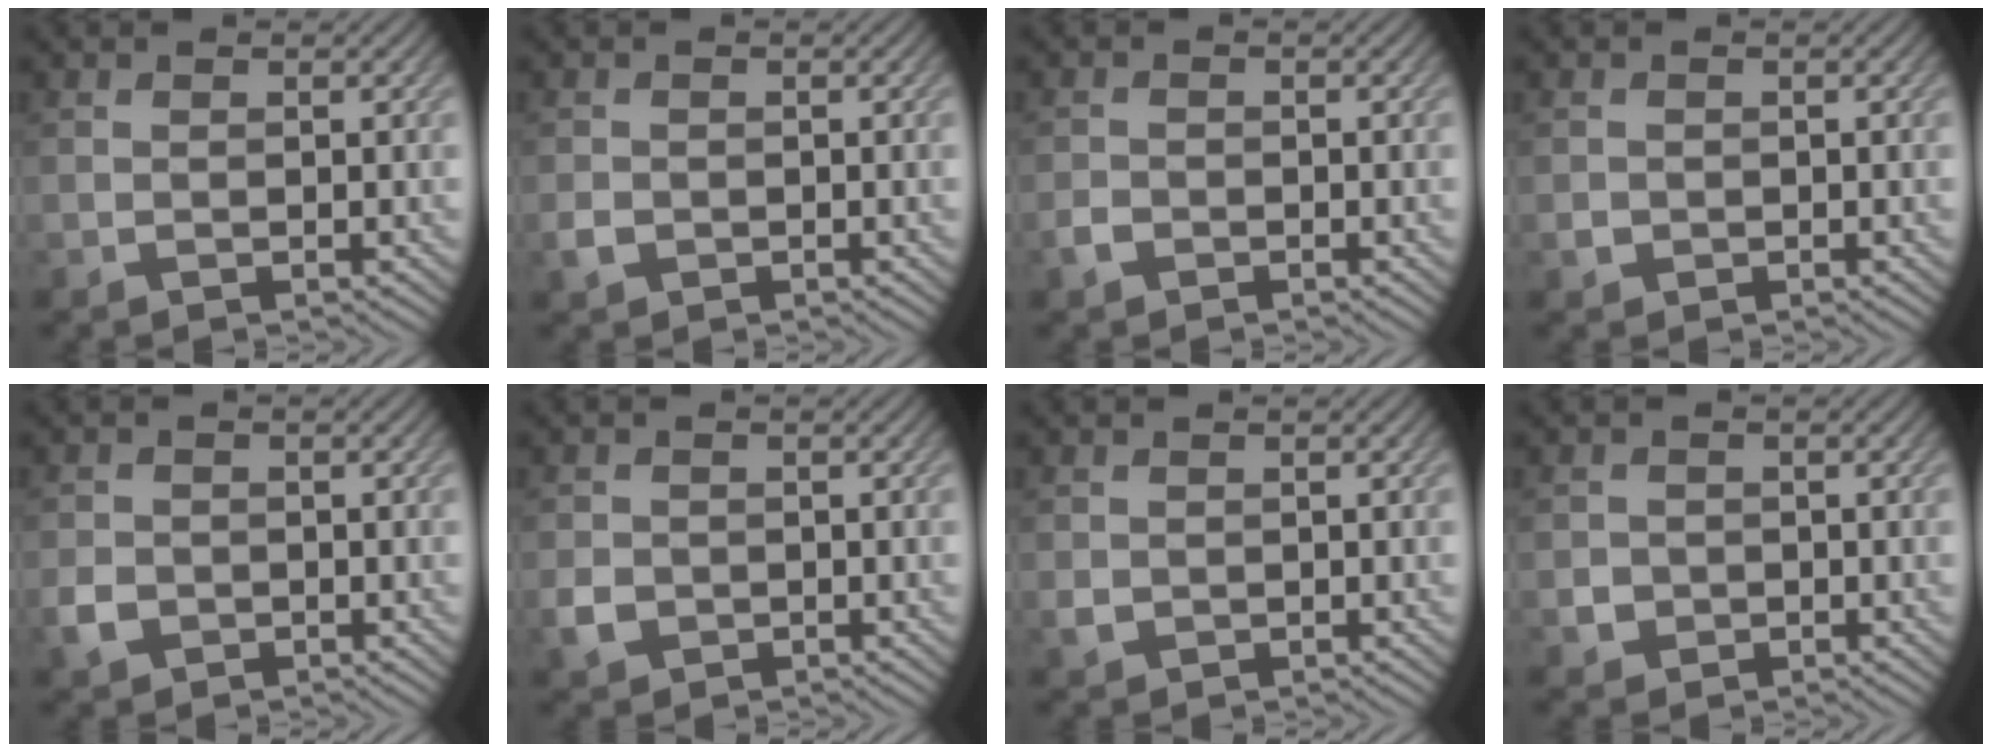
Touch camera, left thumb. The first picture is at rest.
{"total": 1.5, "force": [-0.6, 1.2, 0.6], "torque": [-0.015, -0.006, -0.015]}
{"total": 1.6, "force": [-1.0, 1.1, 0.6], "torque": [-0.012, -0.001, -0.023]}
{"total": 1.1, "force": [-0.3, 1.0, 0.3], "torque": [-0.003, -0.006, -0.009]}
{"total": 2.6, "force": [-1.1, 2.1, 1.1], "torque": [-0.026, -0.006, -0.025]}
{"total": 2.5, "force": [-0.8, 2.2, 1.0], "torque": [-0.026, -0.007, -0.017]}
{"total": 1.4, "force": [0.0, 1.3, 0.5], "torque": [-0.014, -0.006, 0.002]}
{"total": 2.1, "force": [-0.6, 2.0, 0.4], "torque": [-0.005, -0.007, -0.011]}